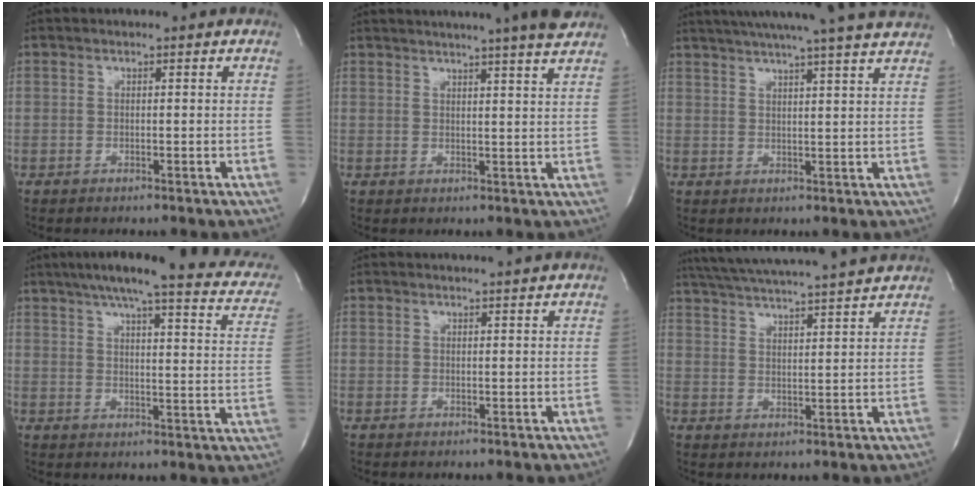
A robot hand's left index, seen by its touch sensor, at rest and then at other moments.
{"total": 12.7, "force": [11.2, -0.8, 6.0], "torque": [-0.103, -0.009, 0.131]}
{"total": 20.2, "force": [17.9, -0.7, 9.5], "torque": [-0.158, -0.001, 0.232]}
{"total": 22.9, "force": [18.3, 3.4, 13.4], "torque": [-0.184, 0.002, 0.214]}
{"total": 3.0, "force": [2.8, -0.8, 0.9], "torque": [-0.012, 0.002, 0.034]}
{"total": 16.8, "force": [15.3, -0.5, 7.1], "torque": [-0.135, 0.010, 0.222]}